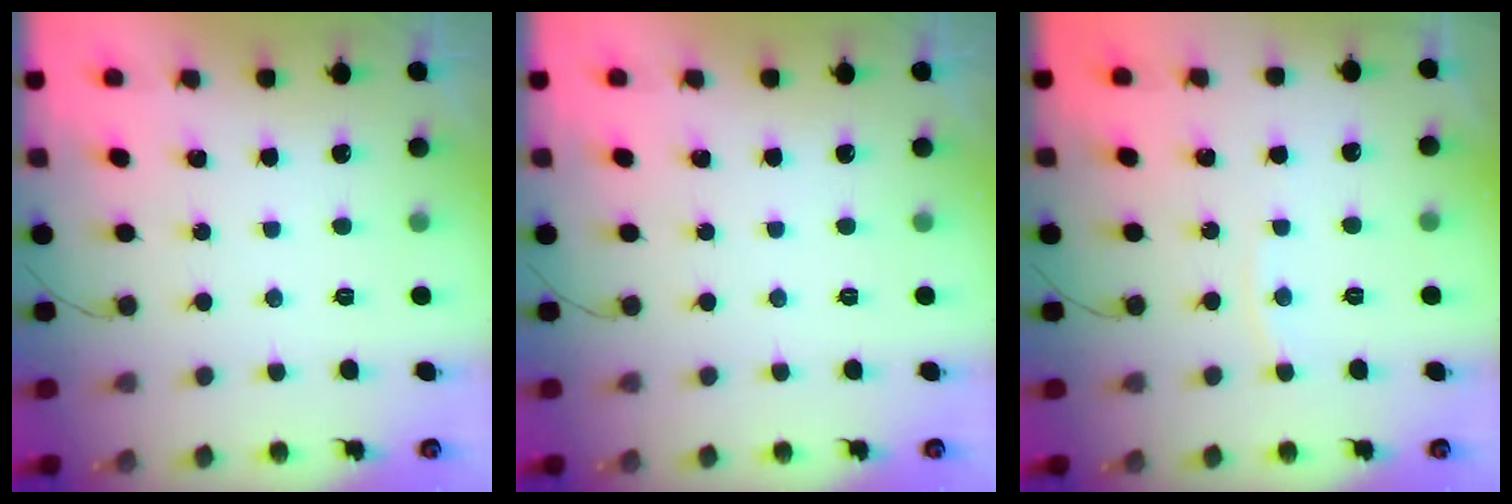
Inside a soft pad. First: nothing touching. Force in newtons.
{"total": 0.0}
{"total": 3.2, "press": 3.1, "slide": 0.4}